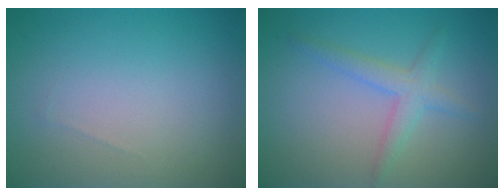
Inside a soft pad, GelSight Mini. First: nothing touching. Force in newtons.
{"total": 2.4, "press": 2.4, "slide": 0.1}